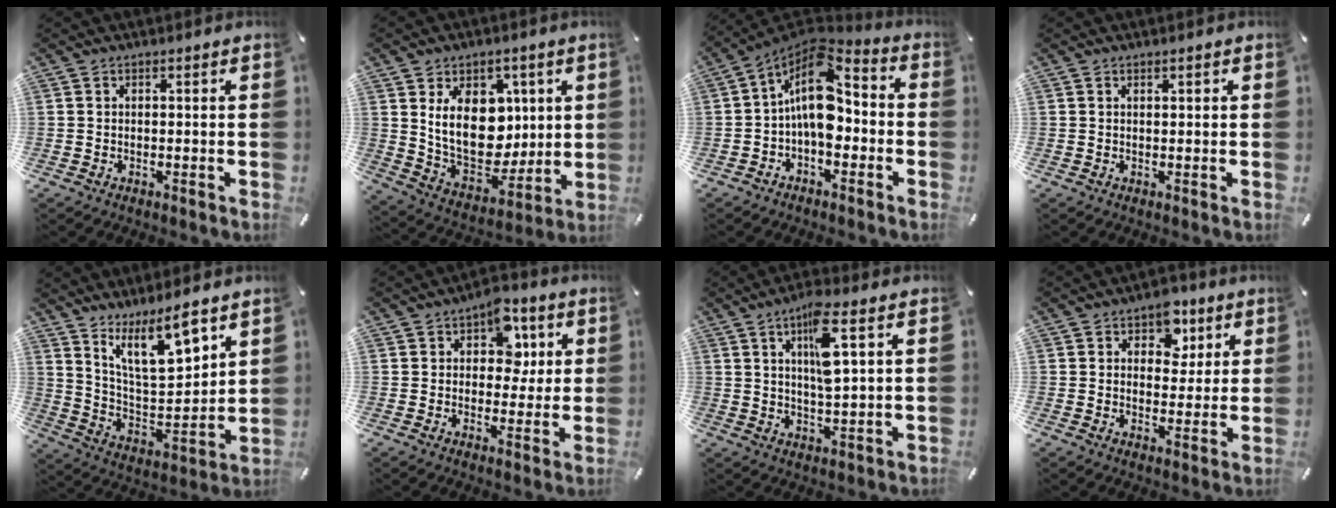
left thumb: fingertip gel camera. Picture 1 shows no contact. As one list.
[{"total": 16.7, "force": [4.0, 12.1, 10.8], "torque": [-0.191, -0.017, 0.079]}, {"total": 14.2, "force": [-0.6, 8.3, 11.5], "torque": [-0.223, -0.012, -0.016]}, {"total": 0.6, "force": [0.3, 0.2, 0.4], "torque": [-0.008, 0.000, 0.006]}, {"total": 13.8, "force": [10.2, 5.0, 7.8], "torque": [-0.132, -0.062, 0.182]}, {"total": 9.2, "force": [2.9, 6.7, 5.7], "torque": [-0.061, -0.004, 0.045]}, {"total": 10.2, "force": [3.9, 2.6, 9.1], "torque": [-0.150, -0.009, 0.058]}, {"total": 8.2, "force": [4.0, 6.2, 3.6], "torque": [-0.027, -0.020, 0.064]}]